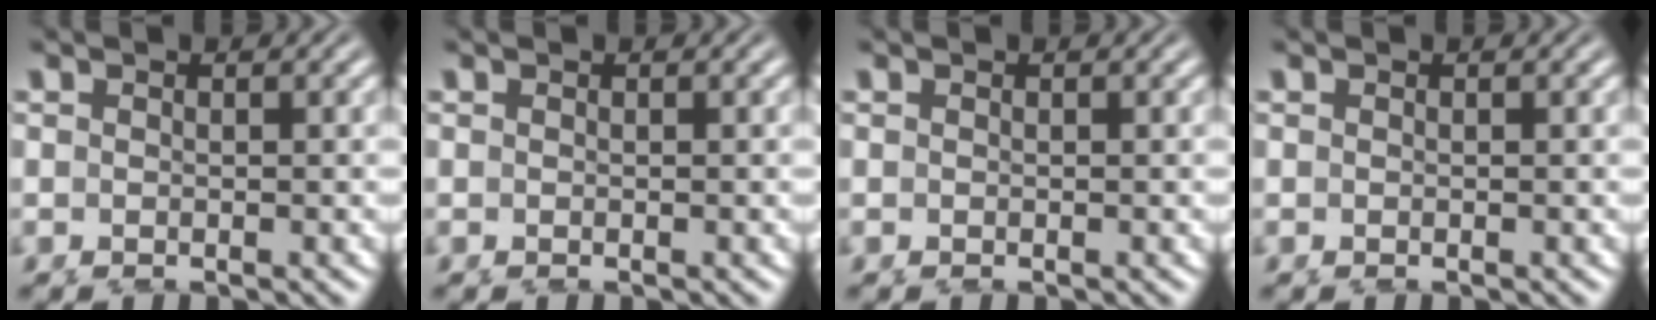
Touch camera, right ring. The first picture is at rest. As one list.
[{"total": 0.0}, {"total": 0.0}, {"total": 0.0}]